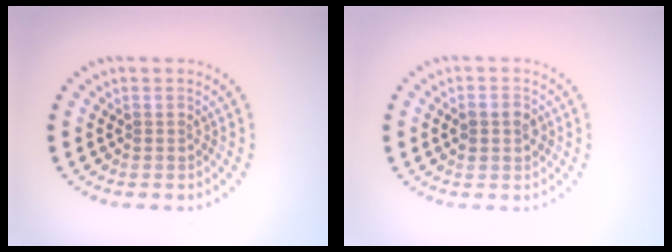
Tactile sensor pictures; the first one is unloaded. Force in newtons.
{"total": 2.5, "press": 2.5, "slide": 0.2}